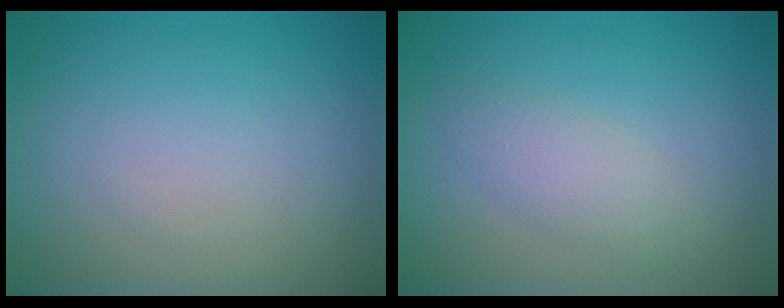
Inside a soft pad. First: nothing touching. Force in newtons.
{"total": 2.2, "press": 2.2, "slide": 0.2}